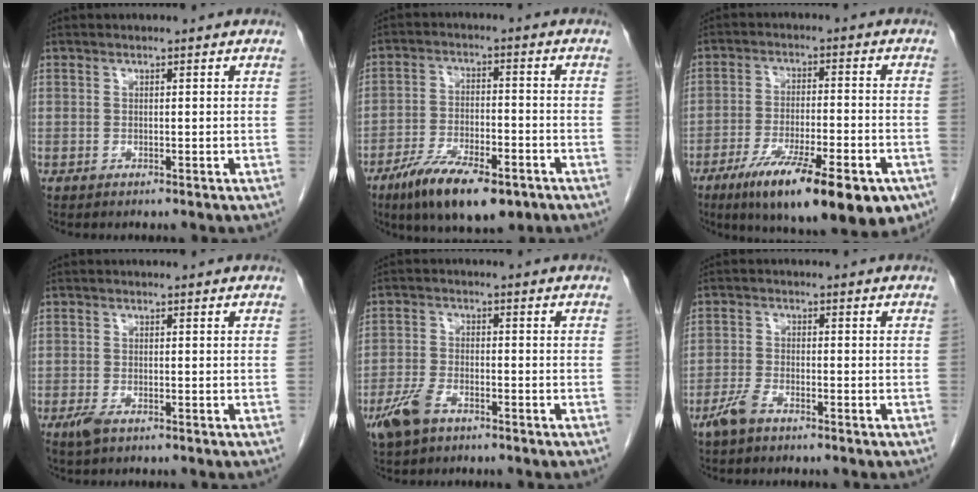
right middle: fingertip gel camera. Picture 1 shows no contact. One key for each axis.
{"total": 12.5, "fx": -8.1, "fy": 4.0, "fz": 8.7, "tx": -0.148, "ty": -0.016, "tz": -0.133}
{"total": 18.3, "fx": -11.1, "fy": 4.2, "fz": 14.0, "tx": -0.181, "ty": -0.028, "tz": -0.167}
{"total": 2.0, "fx": -1.2, "fy": 0.7, "fz": 1.4, "tx": -0.034, "ty": -0.003, "tz": -0.020}
{"total": 5.6, "fx": -3.6, "fy": 2.5, "fz": 3.5, "tx": -0.080, "ty": -0.003, "tz": -0.066}
{"total": 3.3, "fx": -2.4, "fy": 1.0, "fz": 1.9, "tx": -0.047, "ty": -0.001, "tz": -0.048}